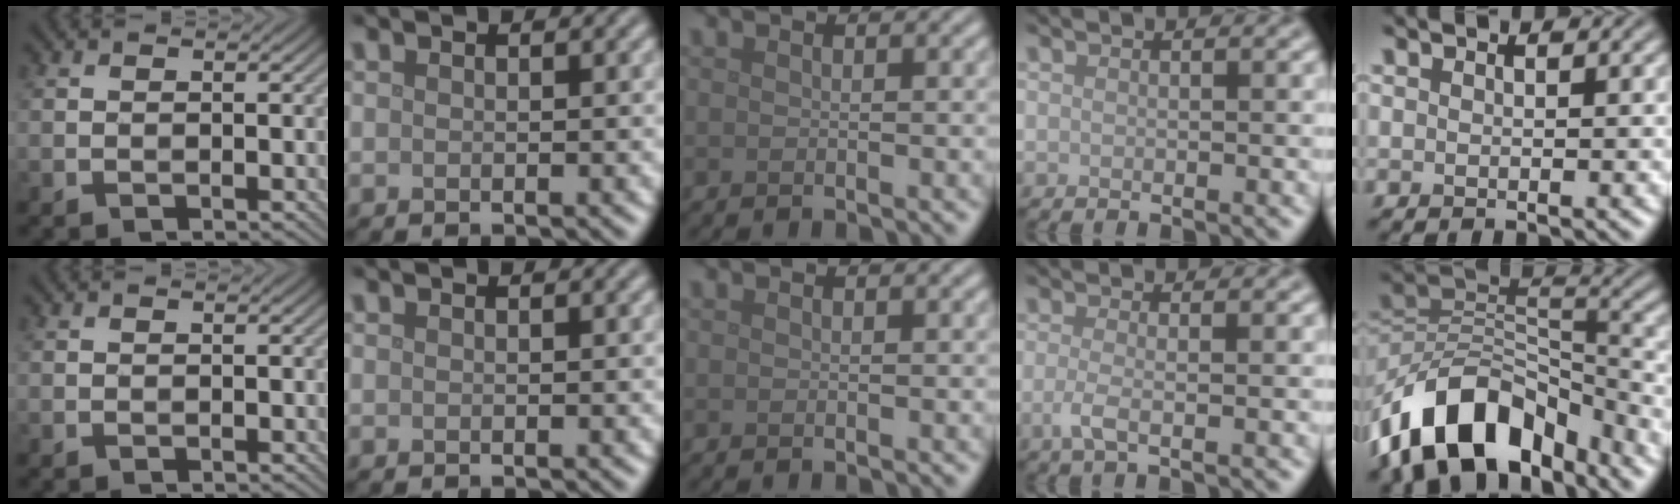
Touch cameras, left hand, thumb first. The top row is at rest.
{"ring": {"total": 2.1, "force": [-0.5, 0.7, 2.0], "torque": [-0.040, -0.004, -0.016]}, "little": {"total": 13.1, "force": [-8.4, 7.4, 6.7], "torque": [-0.120, 0.022, -0.167]}}